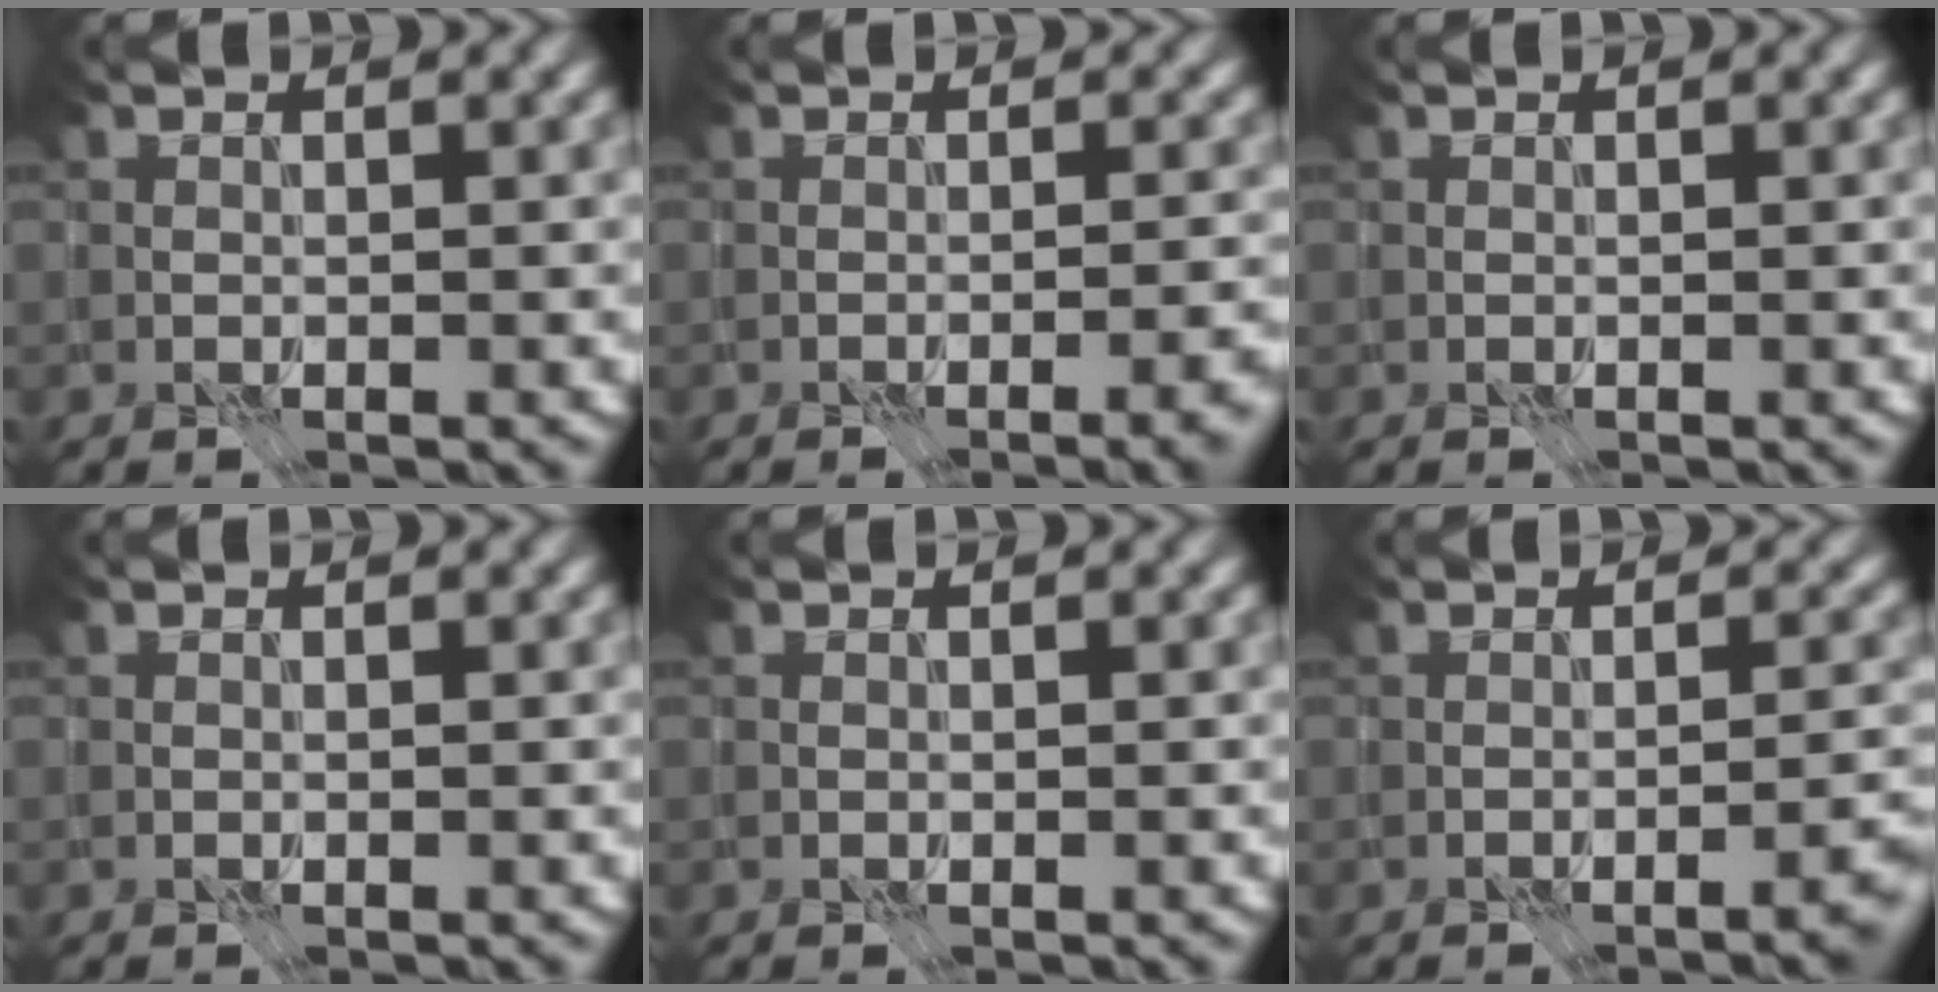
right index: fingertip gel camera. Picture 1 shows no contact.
{"total": 3.7, "force": [-2.1, 0.9, 2.9], "torque": [-0.042, 0.012, -0.029]}
{"total": 0.0}
{"total": 0.0}
{"total": 0.0}
{"total": 3.3, "force": [-1.9, 0.7, 2.6], "torque": [-0.029, 0.010, -0.032]}